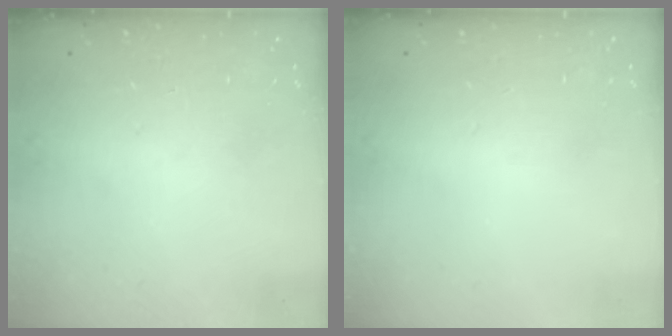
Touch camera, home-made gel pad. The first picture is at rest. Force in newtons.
{"total": 0.0}